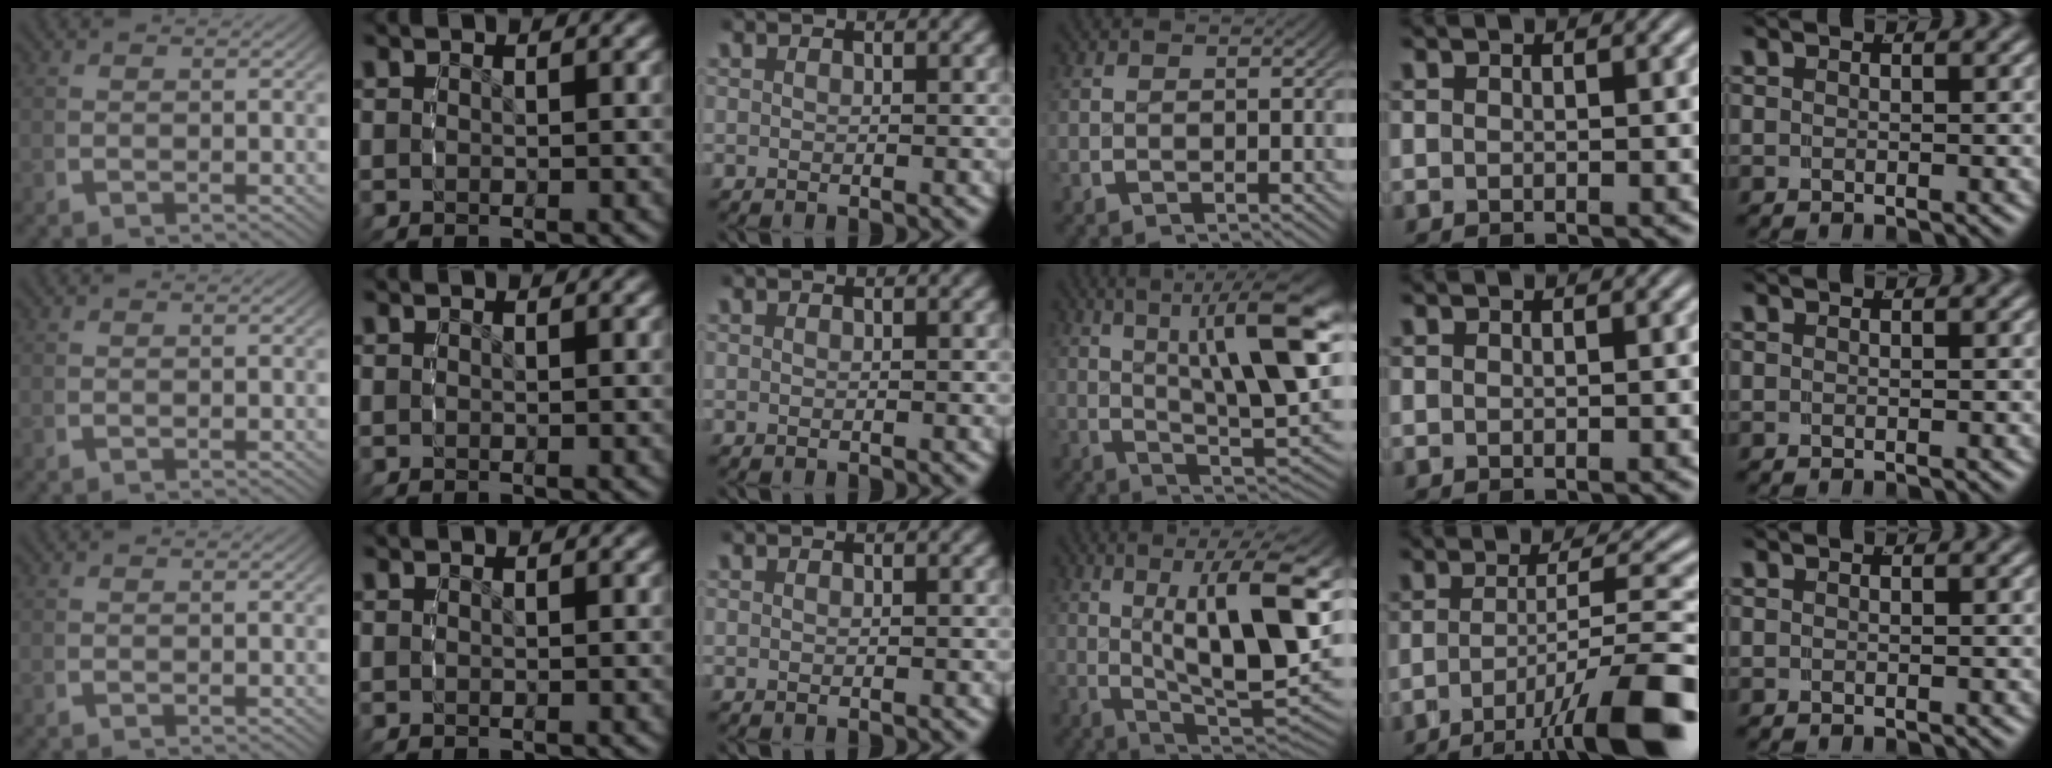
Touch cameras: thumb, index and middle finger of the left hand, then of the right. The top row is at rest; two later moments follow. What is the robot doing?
{"motion": "grasp_and_lifting", "object": "camera"}